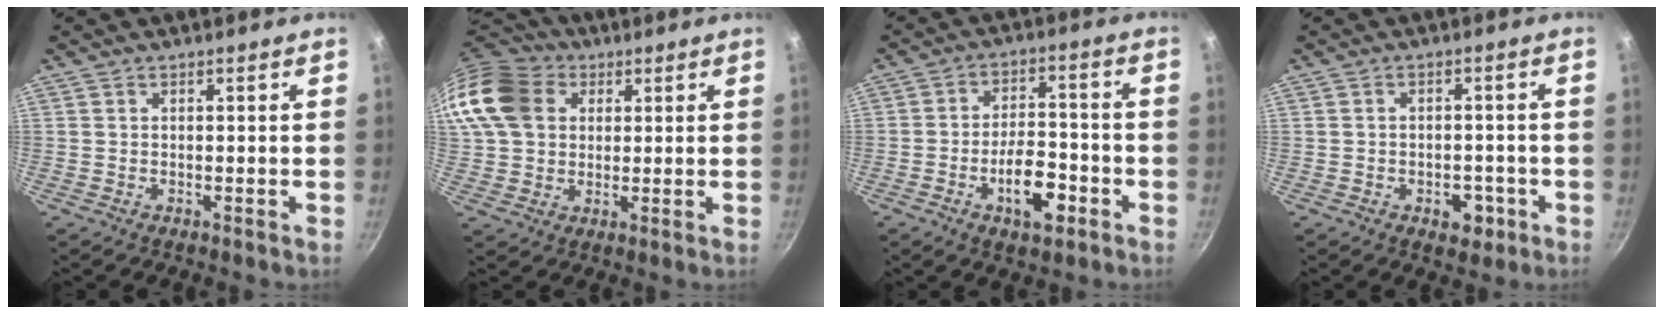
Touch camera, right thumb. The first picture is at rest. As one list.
[{"total": 17.7, "force": [5.2, 14.0, 9.4], "torque": [-0.199, 0.023, 0.087]}, {"total": 10.0, "force": [-4.2, 4.9, 7.7], "torque": [-0.104, 0.030, -0.069]}, {"total": 4.9, "force": [-2.0, 3.3, 3.0], "torque": [-0.022, 0.013, -0.020]}]